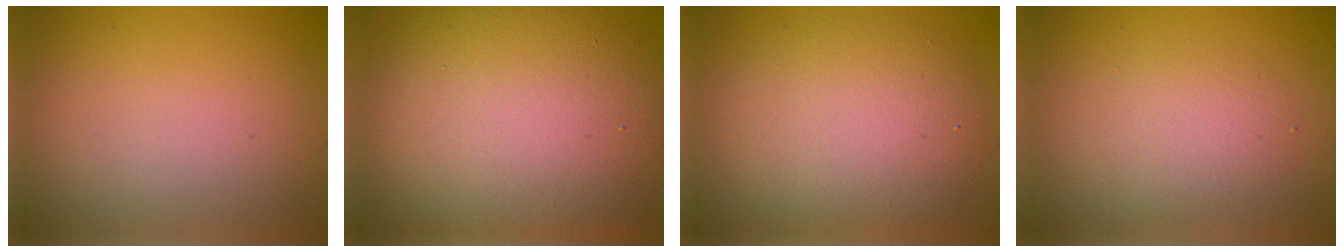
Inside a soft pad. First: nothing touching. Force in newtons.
{"total": 14.5, "press": 14.5, "slide": 0.7}
{"total": 7.5, "press": 7.5, "slide": 0.8}
{"total": 2.6, "press": 2.6, "slide": 0.3}